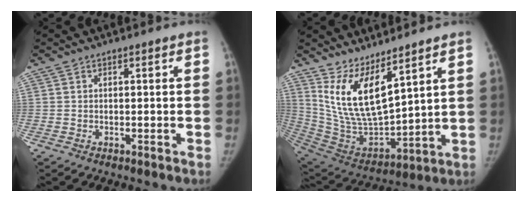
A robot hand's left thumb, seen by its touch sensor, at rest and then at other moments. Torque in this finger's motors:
{"motor_torque": [1.97, 1.02, 1.18, -1.59, 0.43]}